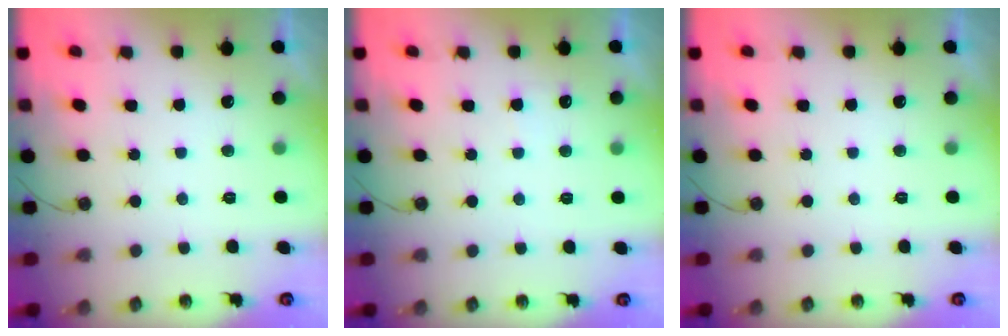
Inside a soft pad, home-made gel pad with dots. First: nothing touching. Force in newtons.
{"total": 3.9, "press": 3.9, "slide": 0.6}
{"total": 0.0}